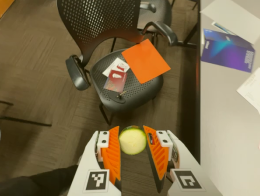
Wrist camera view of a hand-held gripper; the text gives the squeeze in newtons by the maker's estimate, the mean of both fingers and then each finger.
{"total": 13.7, "left": 14.6, "right": 12.8}